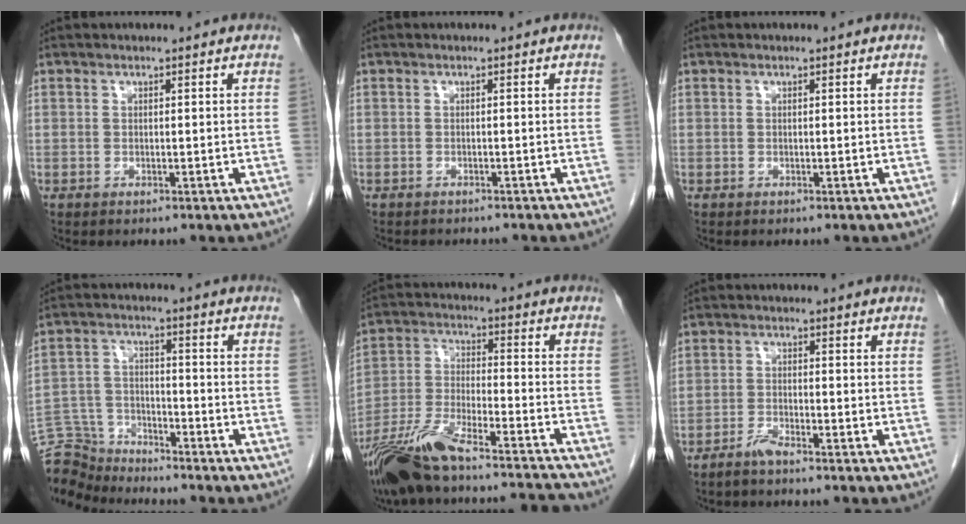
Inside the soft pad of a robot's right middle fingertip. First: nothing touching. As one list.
[{"total": 3.8, "force": [-3.5, 1.0, 1.2], "torque": [-0.018, -0.006, -0.043]}, {"total": 0.0}, {"total": 8.9, "force": [-8.8, 1.5, -0.1], "torque": [-0.008, 0.008, -0.168]}, {"total": 18.4, "force": [-16.2, 0.7, 8.8], "torque": [-0.186, -0.009, -0.283]}, {"total": 2.5, "force": [-2.2, -0.1, 1.0], "torque": [-0.028, -0.004, -0.047]}]